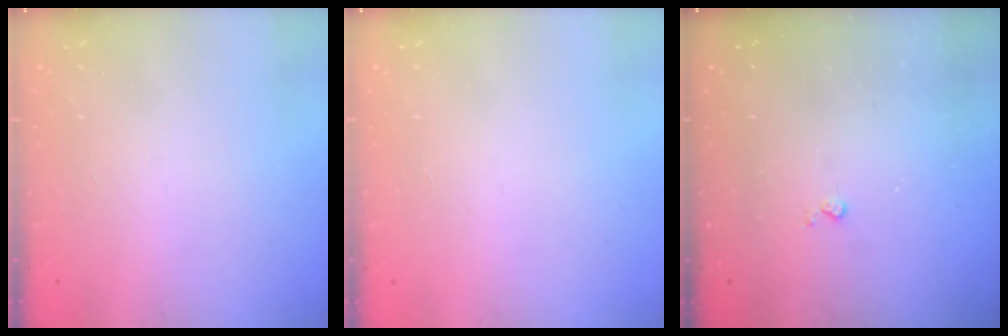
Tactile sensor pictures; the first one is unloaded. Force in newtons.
{"total": 0.0}
{"total": 3.0, "press": 3.0, "slide": 0.5}